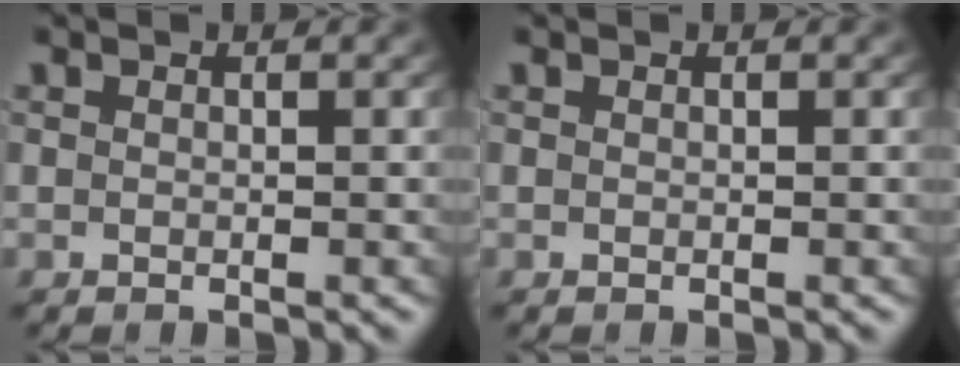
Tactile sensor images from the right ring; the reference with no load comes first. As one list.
[{"total": 0.0}]